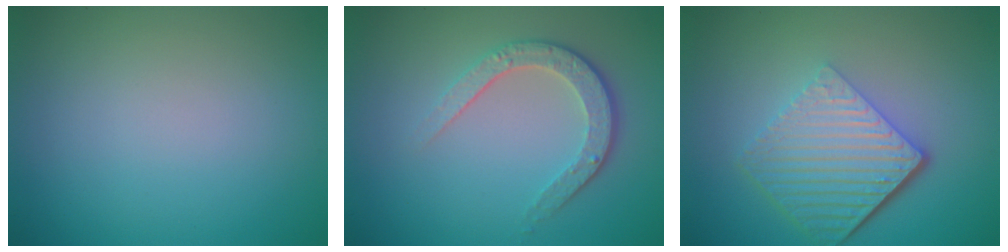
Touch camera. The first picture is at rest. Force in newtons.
{"total": 3.4, "press": 2.6, "slide": 2.2}
{"total": 6.6, "press": 4.4, "slide": 4.9}